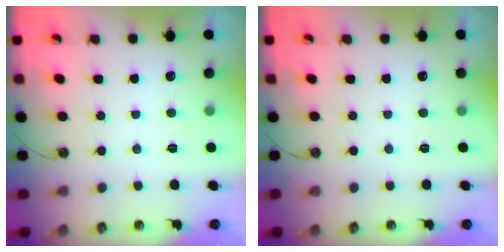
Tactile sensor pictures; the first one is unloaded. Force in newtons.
{"total": 0.0}